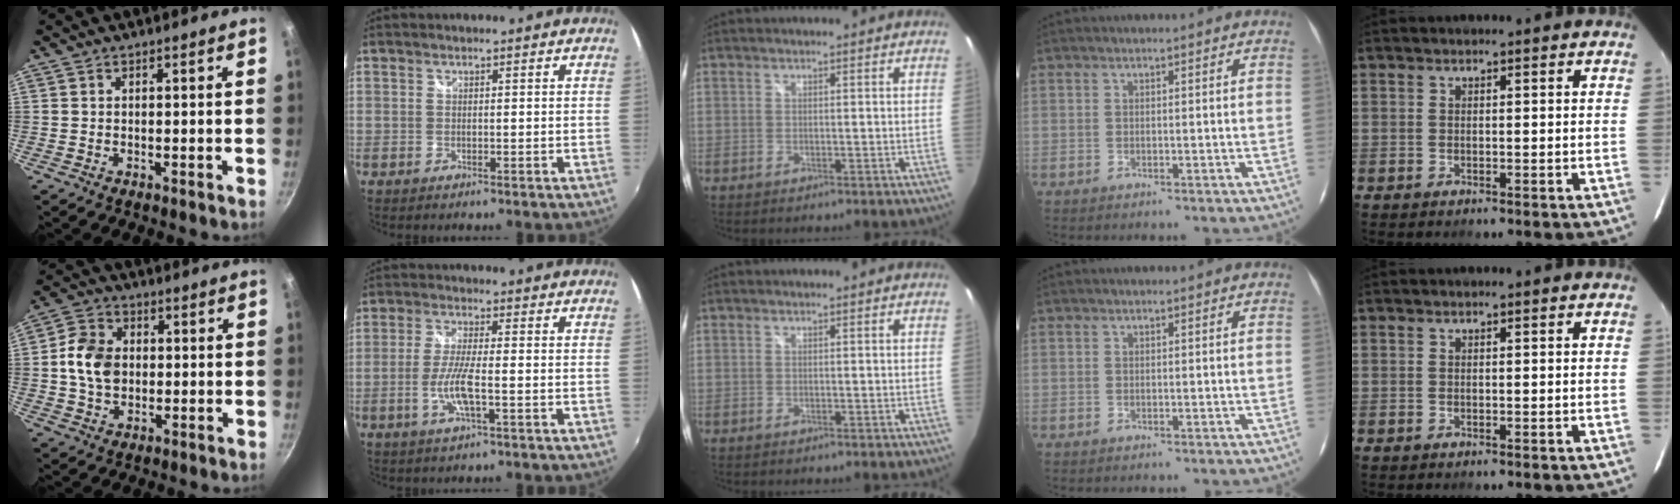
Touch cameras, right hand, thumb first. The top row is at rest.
{"thumb": {"total": 9.4, "force": [0.2, 7.2, 6.0], "torque": [-0.093, 0.013, -0.005]}, "index": {"total": 6.3, "force": [-2.0, 0.6, 6.0], "torque": [-0.125, -0.006, -0.038]}}